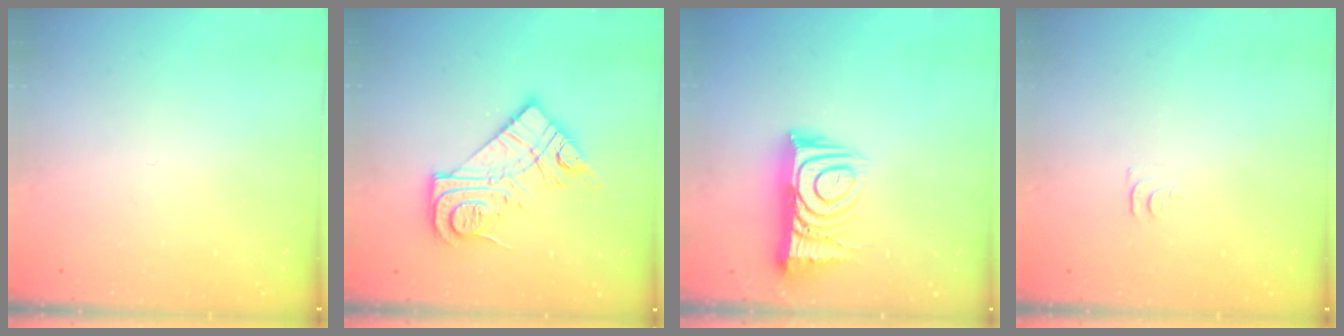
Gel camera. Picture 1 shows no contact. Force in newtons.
{"total": 15.9, "press": 15.8, "slide": 1.1}
{"total": 12.1, "press": 12.0, "slide": 0.9}
{"total": 3.1, "press": 3.1, "slide": 0.5}